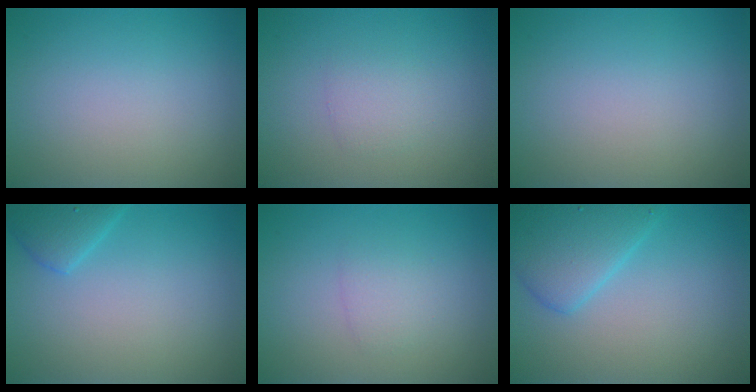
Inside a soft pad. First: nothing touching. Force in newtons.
{"total": 1.4, "press": 1.4, "slide": 0.1}
{"total": 0.0}
{"total": 2.2, "press": 2.2, "slide": 0.3}
{"total": 1.4, "press": 1.4, "slide": 0.1}
{"total": 4.4, "press": 4.4, "slide": 0.2}